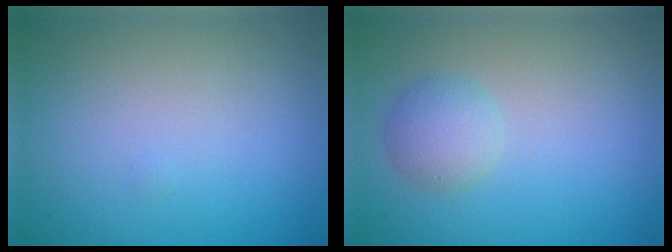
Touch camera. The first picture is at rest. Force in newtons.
{"total": 2.2, "press": 2.2, "slide": 0.2}